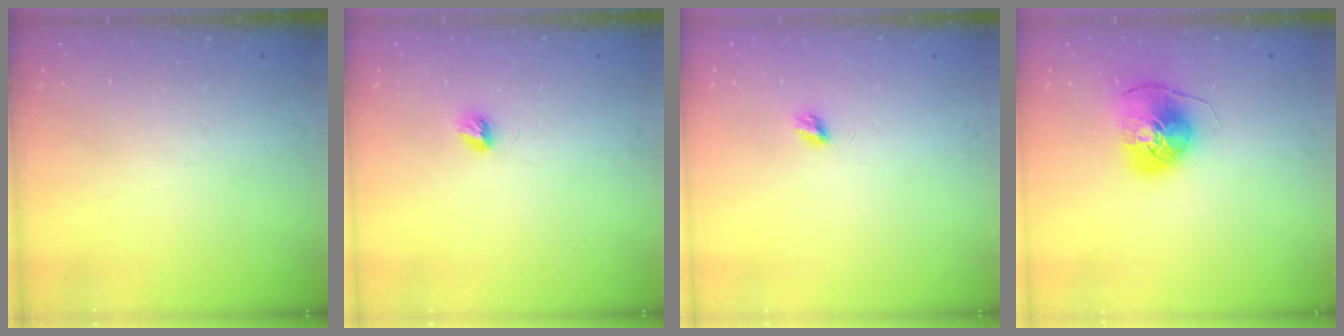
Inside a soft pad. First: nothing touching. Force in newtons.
{"total": 3.4, "press": 3.4, "slide": 0.4}
{"total": 3.9, "press": 3.9, "slide": 0.3}
{"total": 9.2, "press": 9.1, "slide": 1.0}